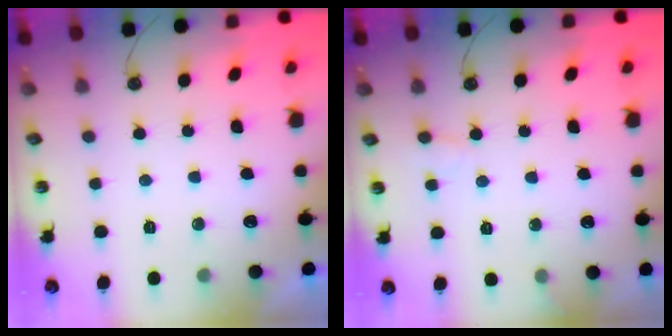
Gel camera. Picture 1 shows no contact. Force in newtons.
{"total": 5.9, "press": 5.9, "slide": 0.5}